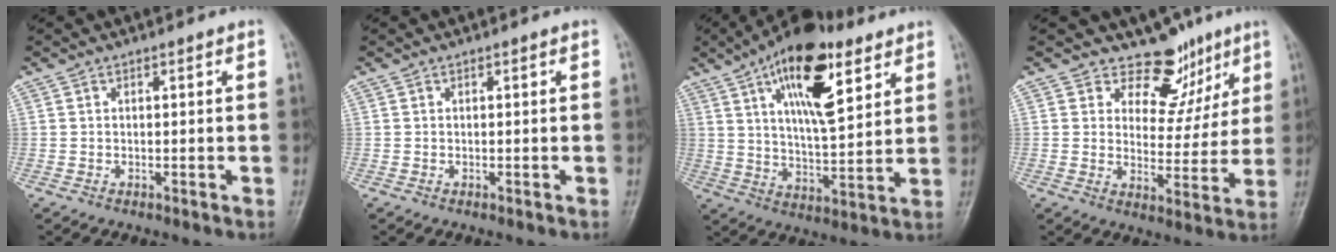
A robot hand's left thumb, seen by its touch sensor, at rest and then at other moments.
{"total": 0.0}
{"total": 18.5, "force": [8.9, 7.4, 14.5], "torque": [-0.203, -0.030, 0.146]}
{"total": 8.9, "force": [6.5, 5.7, 2.2], "torque": [0.012, -0.042, 0.096]}